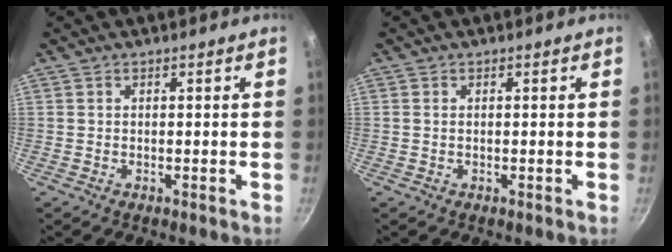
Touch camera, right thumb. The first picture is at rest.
{"total": 0.5, "force": [0.1, 0.3, 0.4], "torque": [-0.010, 0.001, 0.001]}